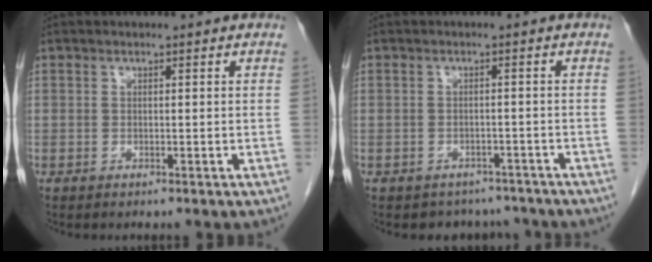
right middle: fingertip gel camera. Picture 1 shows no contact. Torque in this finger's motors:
{"motor_torque": [0.01, -0.01, 0.01, 0.01]}